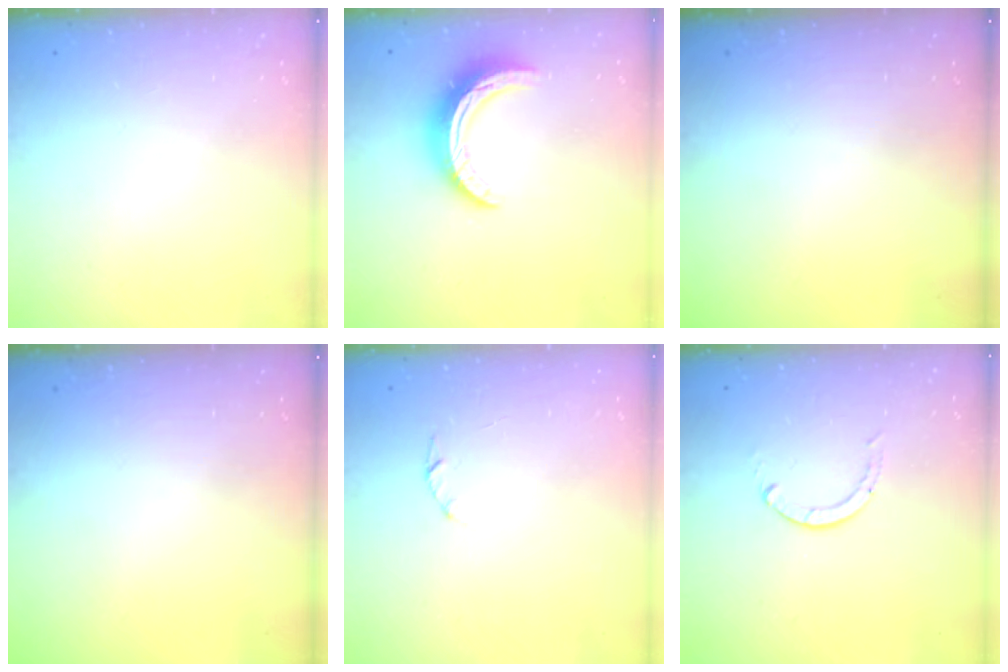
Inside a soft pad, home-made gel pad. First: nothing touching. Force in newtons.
{"total": 11.2, "press": 11.2, "slide": 0.7}
{"total": 0.0}
{"total": 0.0}
{"total": 1.4, "press": 1.4, "slide": 0.3}
{"total": 0.0}